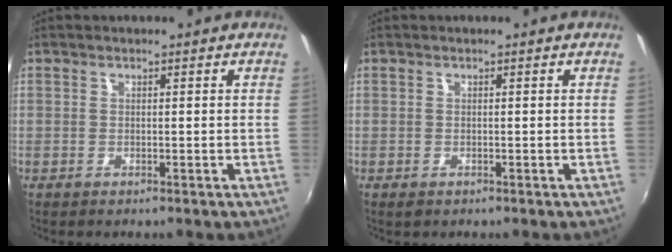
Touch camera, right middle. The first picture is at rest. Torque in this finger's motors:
{"motor_torque": [0.17, -0.50, 0.07, 0.02]}